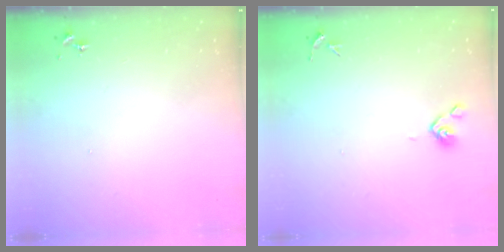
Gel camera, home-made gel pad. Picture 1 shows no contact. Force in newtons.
{"total": 4.3, "press": 4.1, "slide": 1.3}